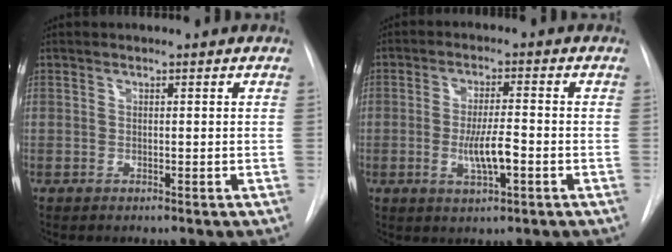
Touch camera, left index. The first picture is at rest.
{"total": 5.7, "force": [-1.4, 1.0, 5.4], "torque": [-0.103, -0.005, -0.024]}